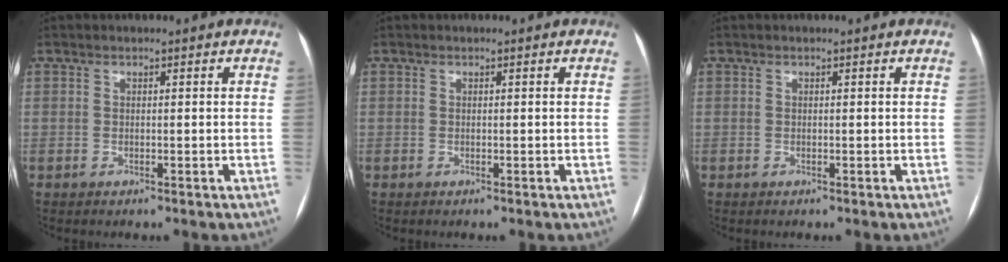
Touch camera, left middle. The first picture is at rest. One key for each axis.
{"total": 0.0}
{"total": 0.0}